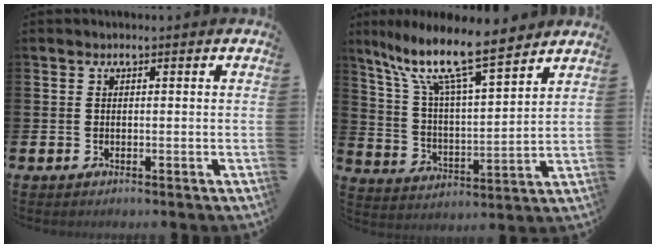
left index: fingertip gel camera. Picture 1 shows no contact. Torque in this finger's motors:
{"motor_torque": [0.76, -1.38, 1.05, 0.21]}